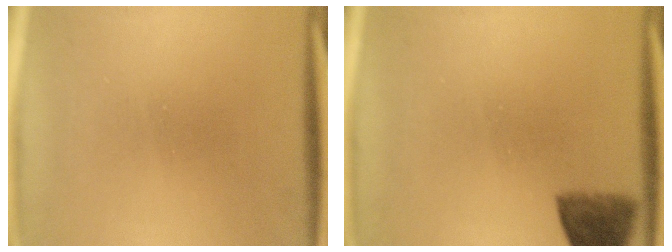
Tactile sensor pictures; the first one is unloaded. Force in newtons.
{"total": 5.2}